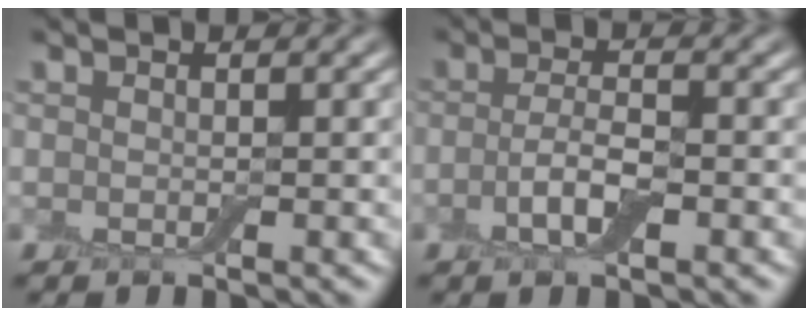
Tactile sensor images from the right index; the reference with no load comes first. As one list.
[{"total": 3.0, "force": [-0.9, 1.0, 2.7], "torque": [-0.058, 0.000, -0.023]}]